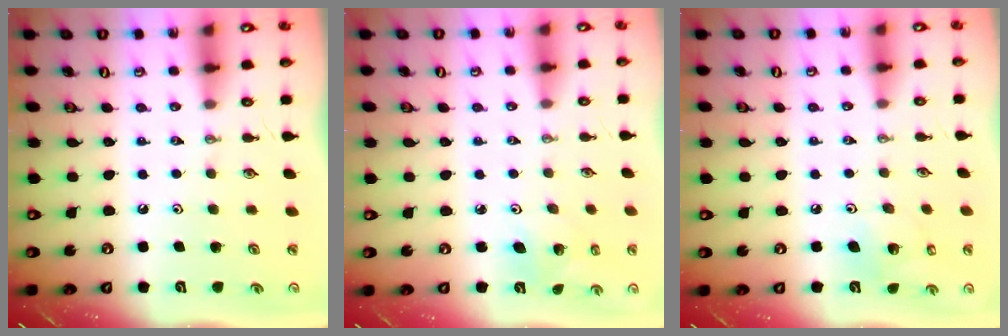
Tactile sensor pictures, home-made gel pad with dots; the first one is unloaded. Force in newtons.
{"total": 3.5, "press": 3.5, "slide": 0.2}
{"total": 5.6, "press": 5.4, "slide": 1.4}